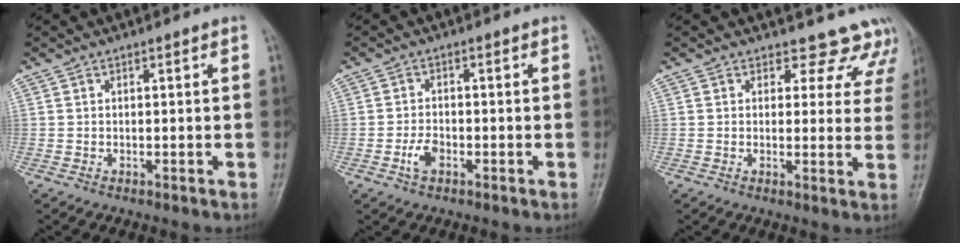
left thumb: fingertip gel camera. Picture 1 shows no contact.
{"total": 3.1, "force": [-1.3, 1.8, 2.1], "torque": [-0.040, 0.007, -0.026]}
{"total": 9.8, "force": [8.6, 4.6, -0.1], "torque": [0.062, -0.045, 0.065]}